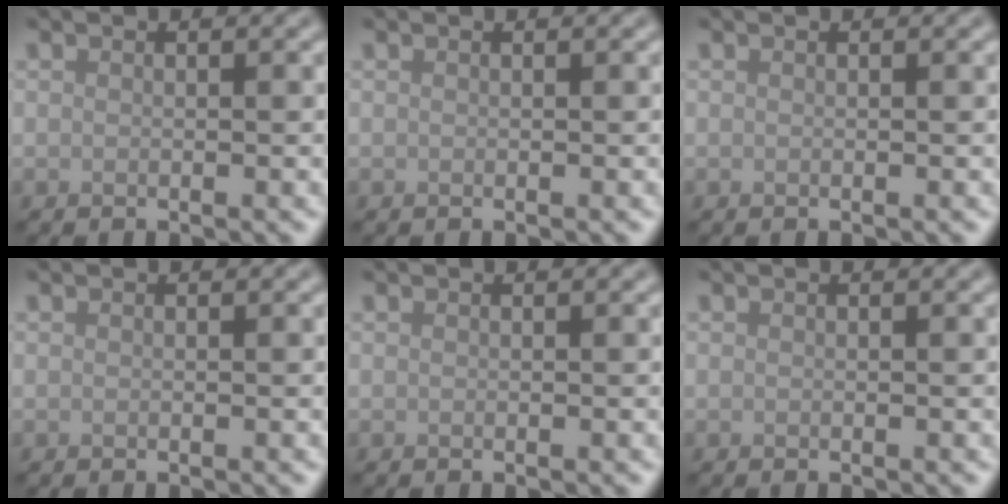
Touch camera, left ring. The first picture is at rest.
{"total": 0.0}
{"total": 0.0}
{"total": 0.0}
{"total": 0.0}
{"total": 0.0}